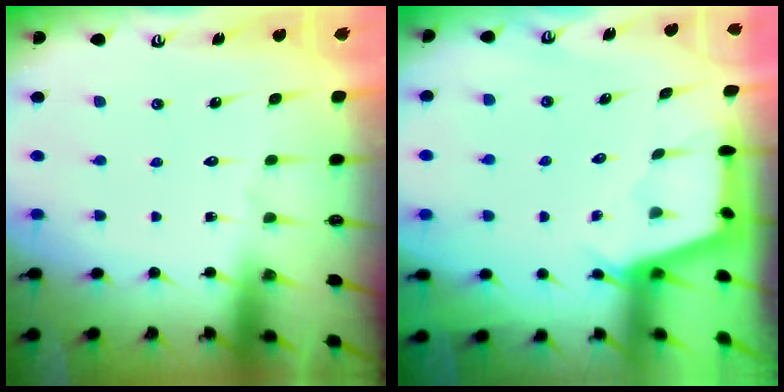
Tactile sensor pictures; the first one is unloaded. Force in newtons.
{"total": 2.7, "press": 2.7, "slide": 0.3}